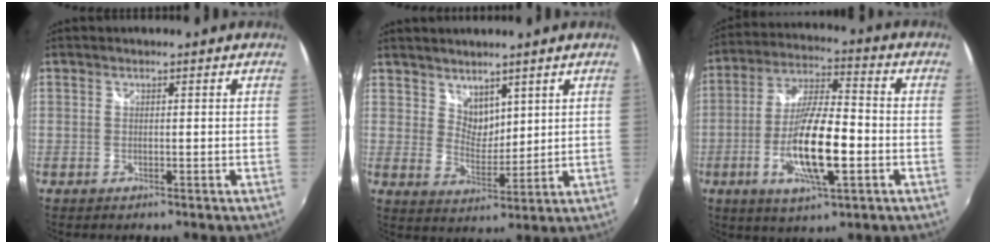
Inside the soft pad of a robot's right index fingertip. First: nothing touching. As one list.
[{"total": 5.0, "force": [3.8, 3.0, 1.6], "torque": [-0.016, -0.001, 0.072]}, {"total": 14.8, "force": [-4.2, 3.7, 13.7], "torque": [-0.271, -0.008, -0.077]}]